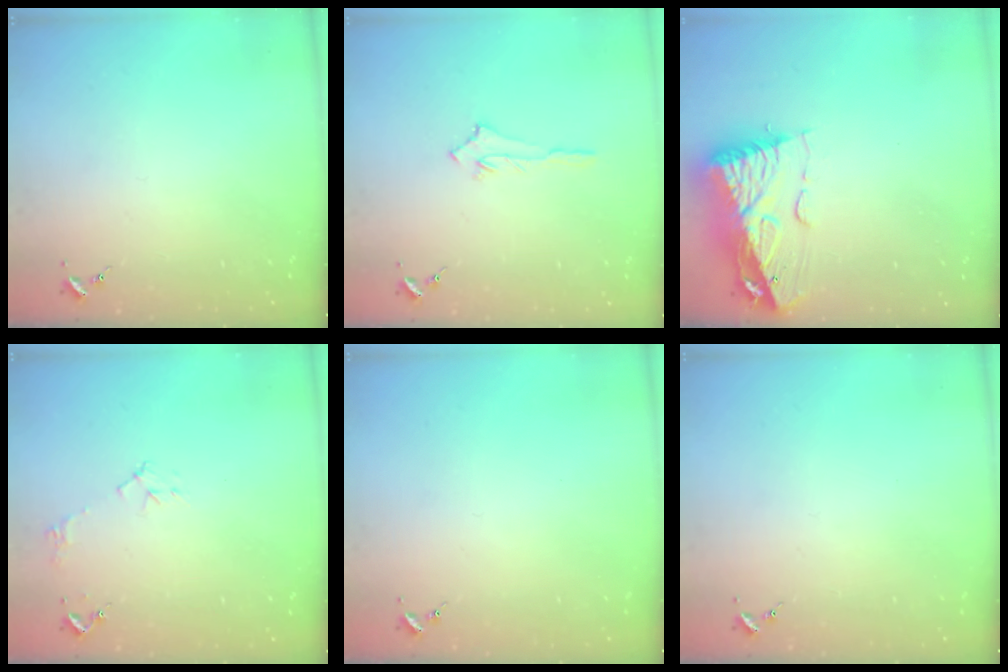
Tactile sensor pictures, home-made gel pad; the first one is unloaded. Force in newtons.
{"total": 4.3, "press": 4.2, "slide": 0.5}
{"total": 12.6, "press": 12.5, "slide": 1.4}
{"total": 5.3, "press": 5.3, "slide": 0.7}
{"total": 0.0}
{"total": 0.0}